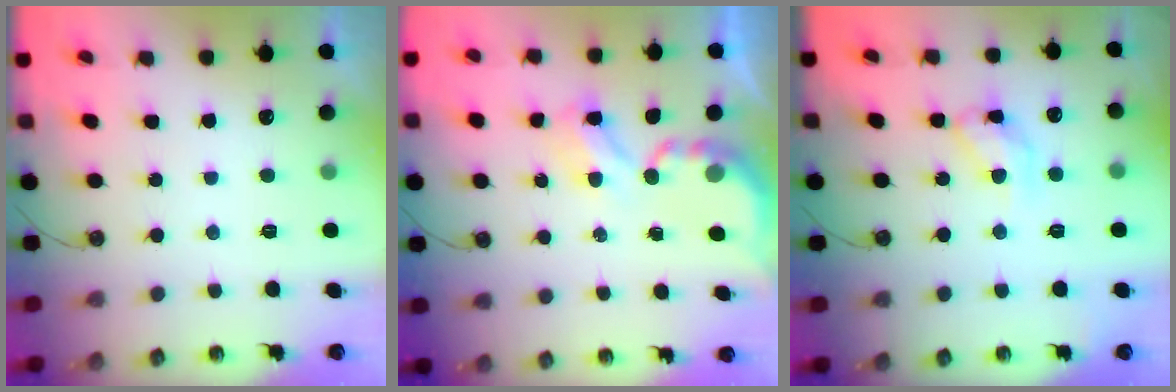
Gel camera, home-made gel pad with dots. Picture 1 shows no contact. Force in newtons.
{"total": 3.8, "press": 3.8, "slide": 0.2}
{"total": 11.6, "press": 11.6, "slide": 0.1}